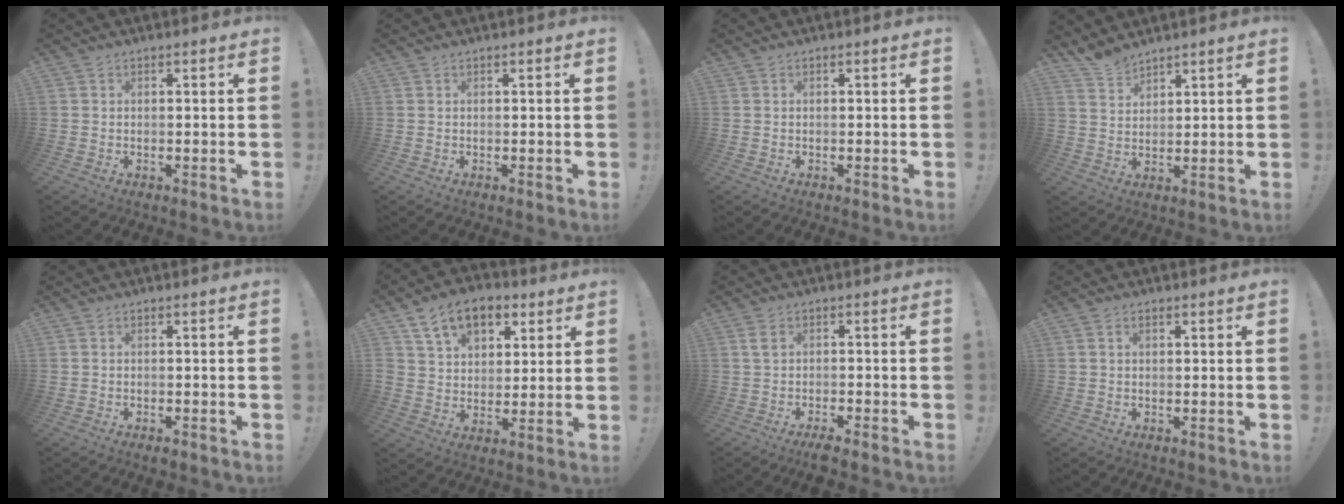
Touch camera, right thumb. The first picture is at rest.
{"total": 0.0}
{"total": 0.0}
{"total": 5.4, "force": [5.1, 1.6, 1.2], "torque": [-0.023, -0.030, 0.097]}
{"total": 1.1, "force": [-1.0, 0.3, 0.5], "torque": [-0.004, 0.001, -0.017]}
{"total": 13.3, "force": [6.6, 9.0, 7.2], "torque": [-0.111, -0.022, 0.125]}
{"total": 3.7, "force": [-2.1, 1.0, 2.9], "torque": [-0.058, 0.006, -0.037]}
{"total": 1.0, "force": [0.3, 0.8, 0.6], "torque": [-0.007, 0.002, 0.003]}